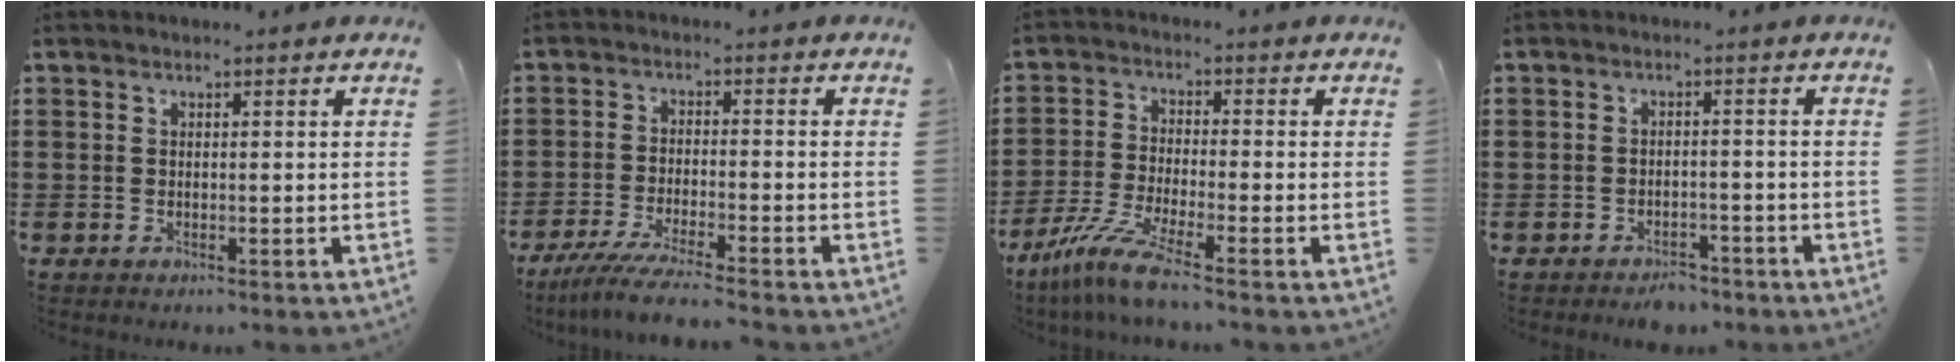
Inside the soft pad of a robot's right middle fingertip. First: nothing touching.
{"total": 5.3, "force": [-4.6, -0.4, 2.5], "torque": [-0.060, -0.022, -0.091]}
{"total": 6.6, "force": [-5.0, 0.0, 4.4], "torque": [-0.104, -0.021, -0.099]}
{"total": 2.5, "force": [-2.4, 0.7, -0.1], "torque": [-0.004, 0.002, -0.052]}